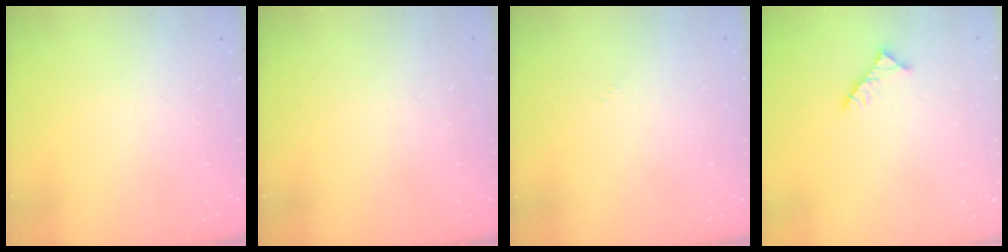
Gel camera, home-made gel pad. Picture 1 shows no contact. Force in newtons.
{"total": 0.0}
{"total": 0.0}
{"total": 2.9, "press": 2.9, "slide": 0.4}